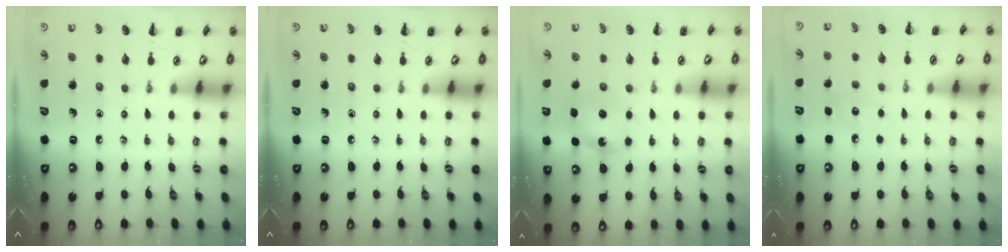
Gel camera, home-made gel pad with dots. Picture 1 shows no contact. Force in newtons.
{"total": 0.0}
{"total": 5.4, "press": 5.3, "slide": 0.9}
{"total": 5.7, "press": 5.5, "slide": 1.5}